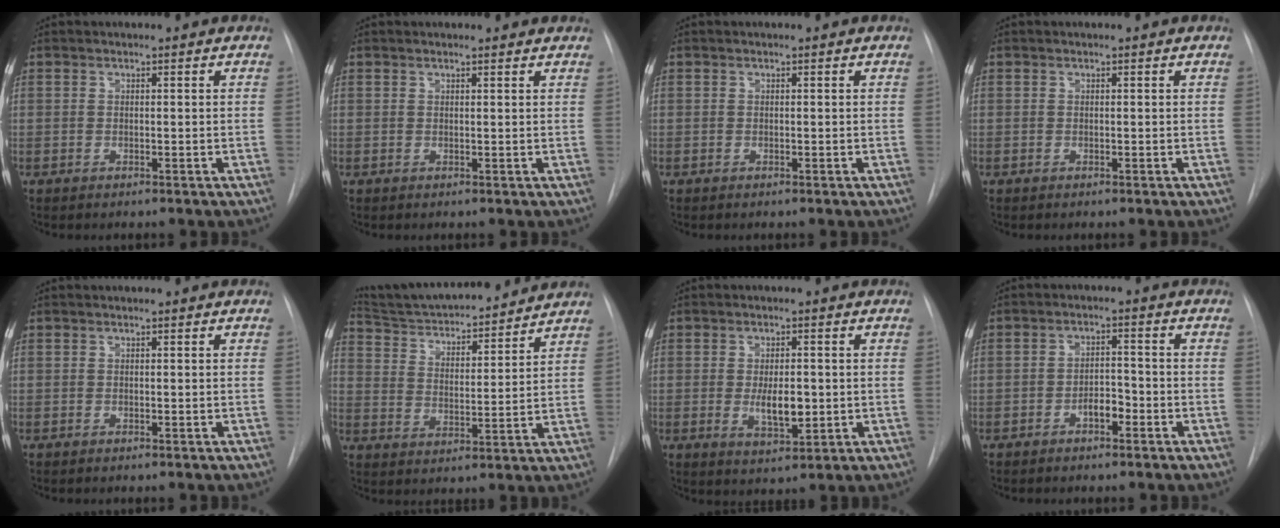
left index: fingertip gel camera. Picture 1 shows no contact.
{"total": 1.3, "force": [1.3, 0.2, 0.2], "torque": [-0.010, 0.002, 0.004]}
{"total": 0.0}
{"total": 0.0}
{"total": 0.0}
{"total": 16.6, "force": [15.5, 2.2, 5.6], "torque": [-0.090, 0.002, 0.240]}
{"total": 5.4, "force": [-1.5, 2.2, 4.8], "torque": [-0.082, -0.014, -0.016]}
{"total": 3.6, "force": [-2.8, 1.4, 1.9], "torque": [-0.027, 0.002, -0.046]}